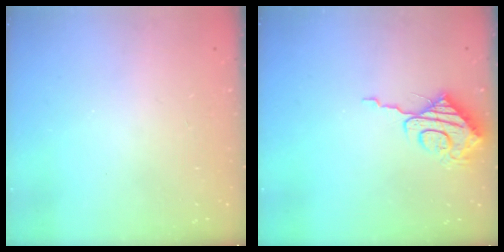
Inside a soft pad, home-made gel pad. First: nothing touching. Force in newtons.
{"total": 9.5, "press": 9.4, "slide": 0.9}